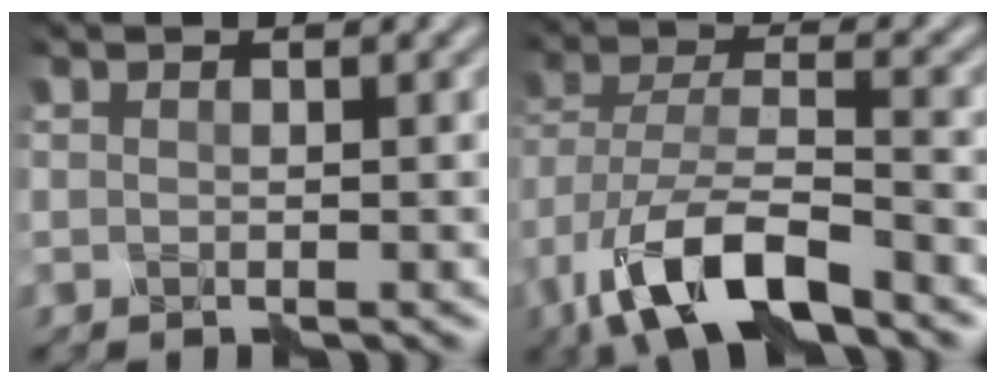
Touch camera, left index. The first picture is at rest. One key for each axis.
{"total": 9.6, "fx": -5.9, "fy": 3.5, "fz": 6.6, "tx": -0.132, "ty": 0.000, "tz": -0.110}